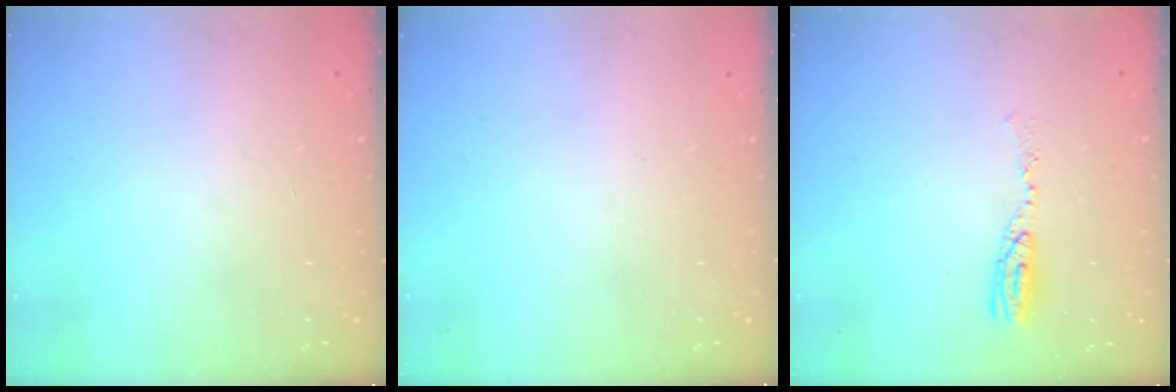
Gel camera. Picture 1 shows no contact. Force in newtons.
{"total": 0.0}
{"total": 7.4, "press": 7.3, "slide": 1.5}